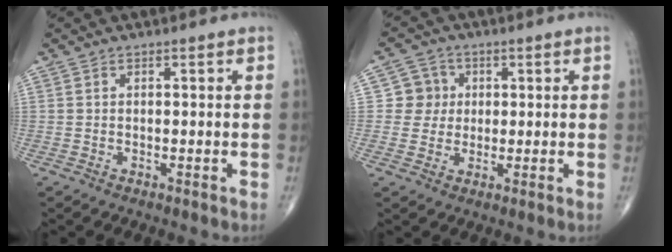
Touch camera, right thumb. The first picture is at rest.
{"total": 5.1, "force": [0.7, 5.0, 0.6], "torque": [0.026, 0.007, 0.005]}